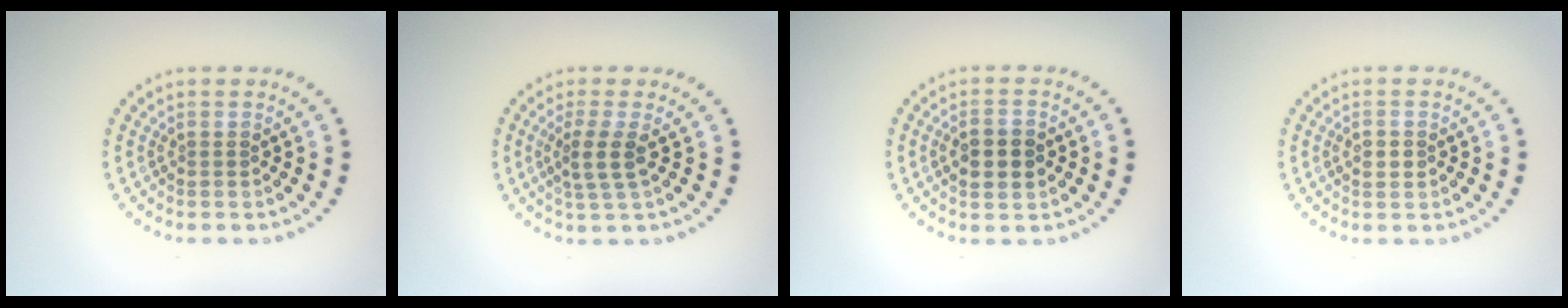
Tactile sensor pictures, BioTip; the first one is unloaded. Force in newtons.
{"total": 2.6, "press": 2.0, "slide": 1.6}
{"total": 3.8, "press": 3.8, "slide": 0.2}
{"total": 1.1, "press": 1.1, "slide": 0.1}